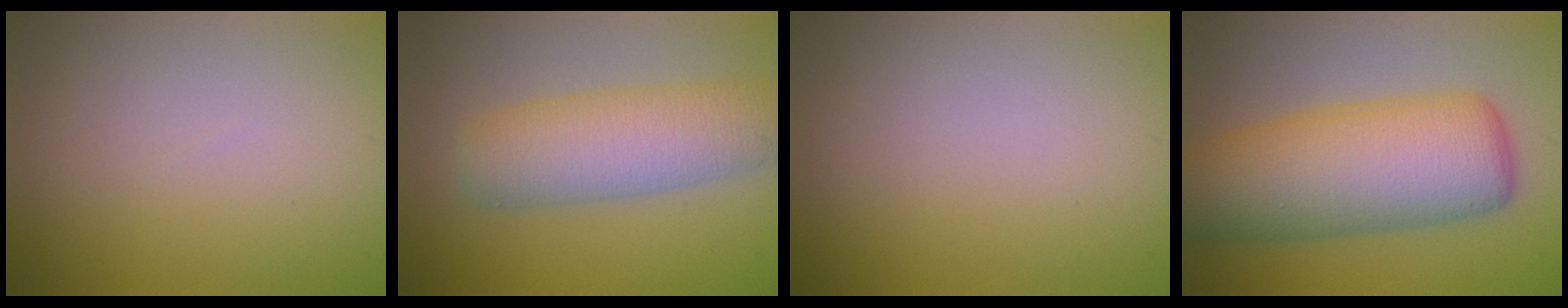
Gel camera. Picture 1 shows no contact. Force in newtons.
{"total": 6.4, "press": 6.4, "slide": 0.2}
{"total": 0.0}
{"total": 10.3, "press": 10.3, "slide": 0.4}